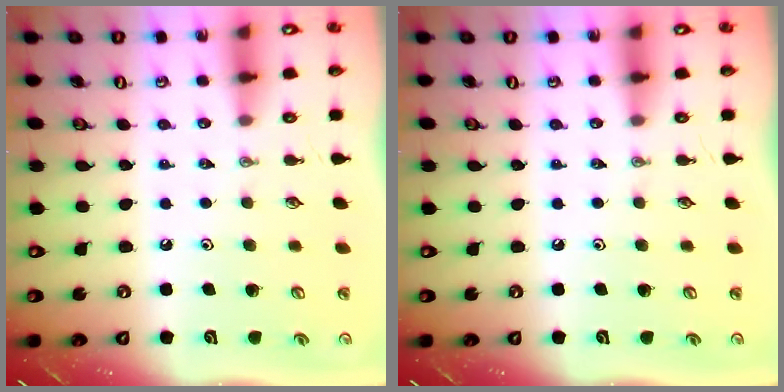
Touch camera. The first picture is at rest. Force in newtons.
{"total": 0.0}